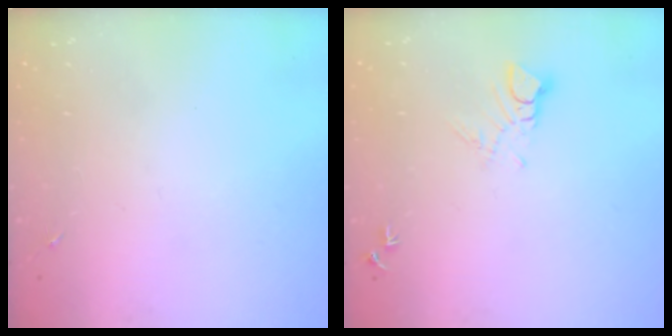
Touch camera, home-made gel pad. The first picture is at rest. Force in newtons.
{"total": 7.2, "press": 7.2, "slide": 0.8}